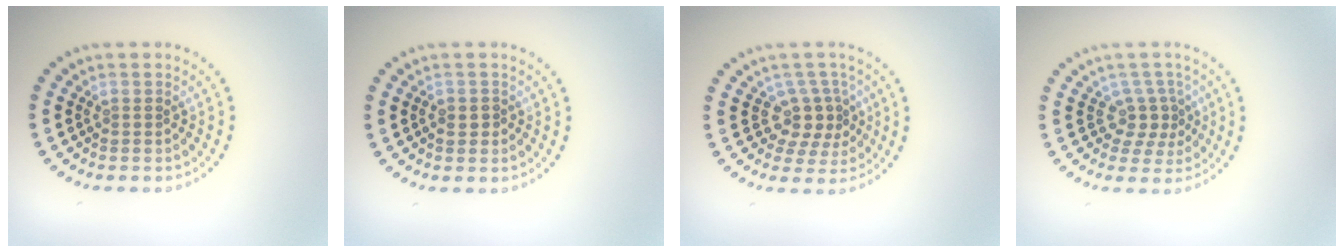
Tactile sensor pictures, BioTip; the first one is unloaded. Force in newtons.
{"total": 0.7, "press": 0.6, "slide": 0.3}
{"total": 2.9, "press": 2.3, "slide": 1.8}
{"total": 2.5, "press": 1.8, "slide": 1.8}